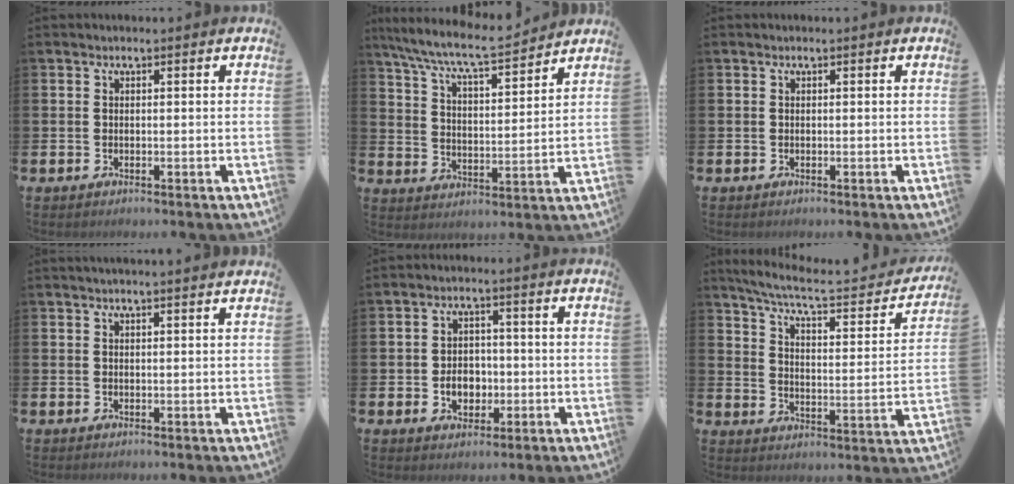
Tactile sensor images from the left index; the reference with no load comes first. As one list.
[{"total": 8.3, "force": [7.8, 0.8, 2.9], "torque": [-0.085, -0.052, 0.135]}, {"total": 0.0}, {"total": 1.4, "force": [1.3, -0.2, 0.4], "torque": [0.002, -0.005, 0.022]}, {"total": 4.3, "force": [-1.0, 3.3, 2.5], "torque": [-0.035, 0.000, -0.025]}, {"total": 6.7, "force": [5.7, 1.4, 3.2], "torque": [-0.086, -0.039, 0.089]}]